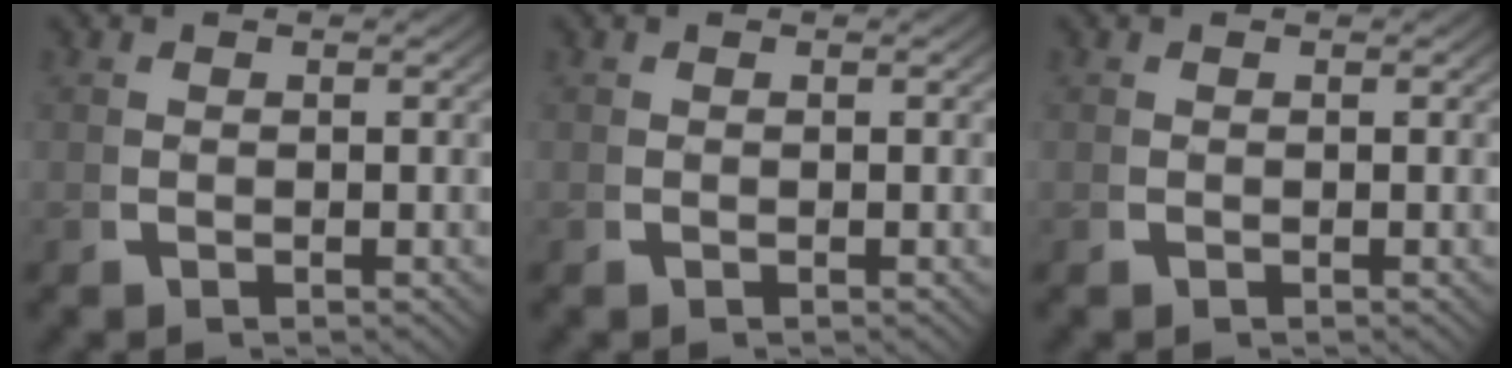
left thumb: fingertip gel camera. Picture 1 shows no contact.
{"total": 0.0}
{"total": 0.0}